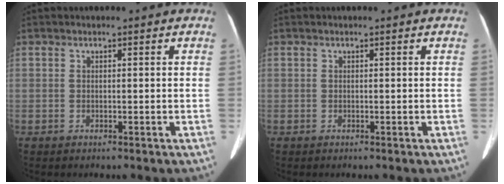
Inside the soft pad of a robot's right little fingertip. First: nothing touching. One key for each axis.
{"total": 0.0}